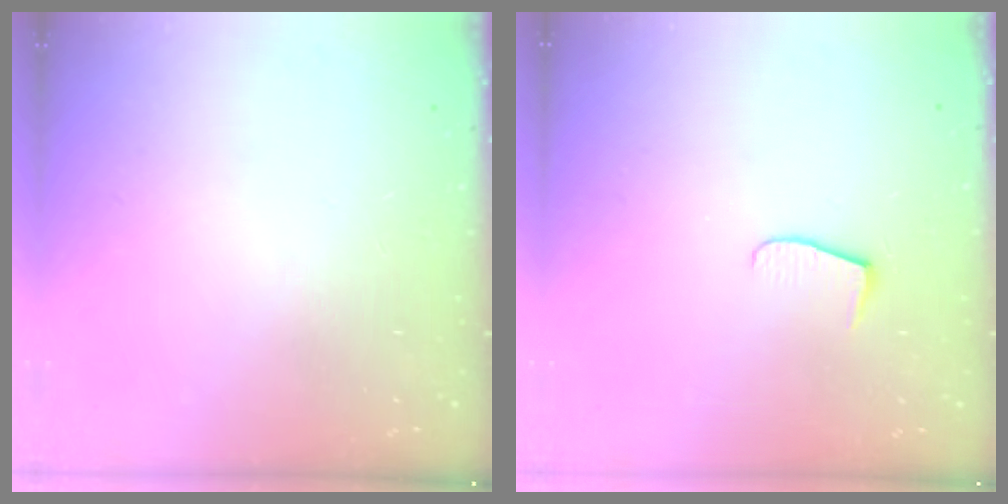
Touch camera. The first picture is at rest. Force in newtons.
{"total": 6.2, "press": 6.2, "slide": 0.4}